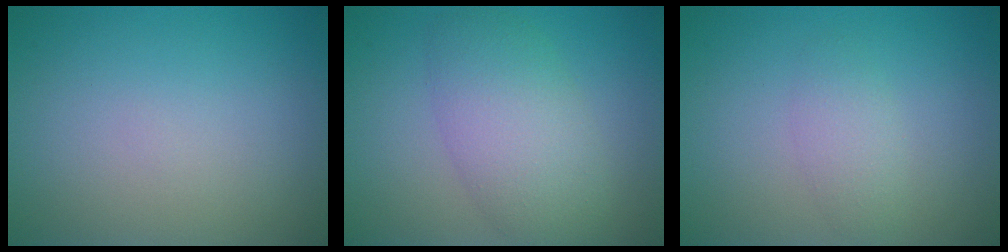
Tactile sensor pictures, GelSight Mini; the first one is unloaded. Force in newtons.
{"total": 5.7, "press": 5.7, "slide": 0.3}
{"total": 1.8, "press": 1.8, "slide": 0.1}